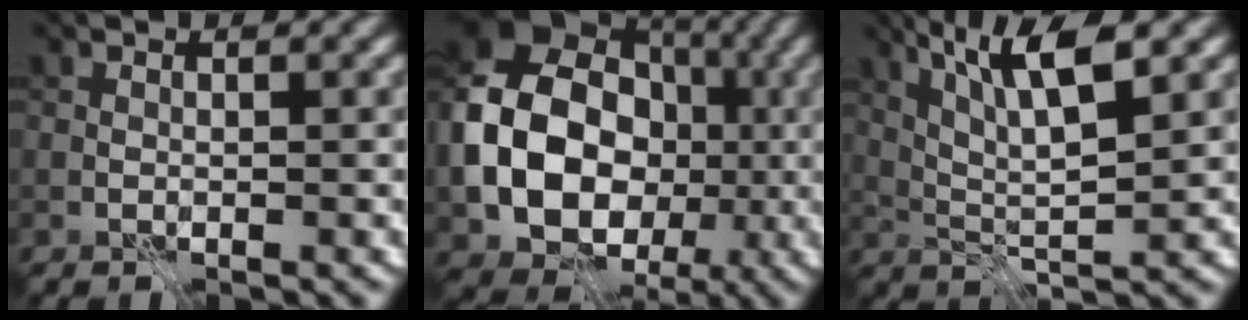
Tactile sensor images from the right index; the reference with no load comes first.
{"total": 14.9, "force": [-1.2, 11.7, 9.2], "torque": [-0.180, -0.003, -0.022]}
{"total": 7.0, "force": [3.3, 1.6, 6.0], "torque": [-0.113, 0.004, 0.063]}